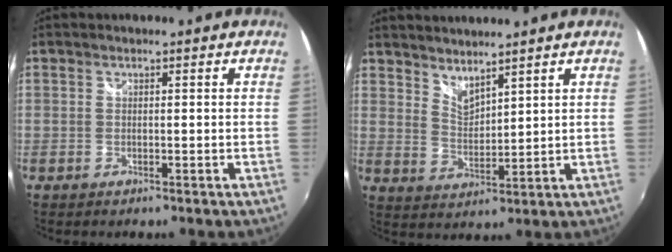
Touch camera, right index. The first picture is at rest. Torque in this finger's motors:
{"motor_torque": [-0.17, 0.20, -0.04, 0.00]}